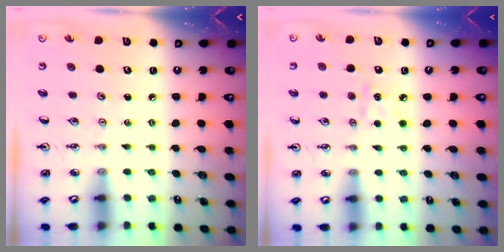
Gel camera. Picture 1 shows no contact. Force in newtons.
{"total": 5.9, "press": 5.8, "slide": 0.7}